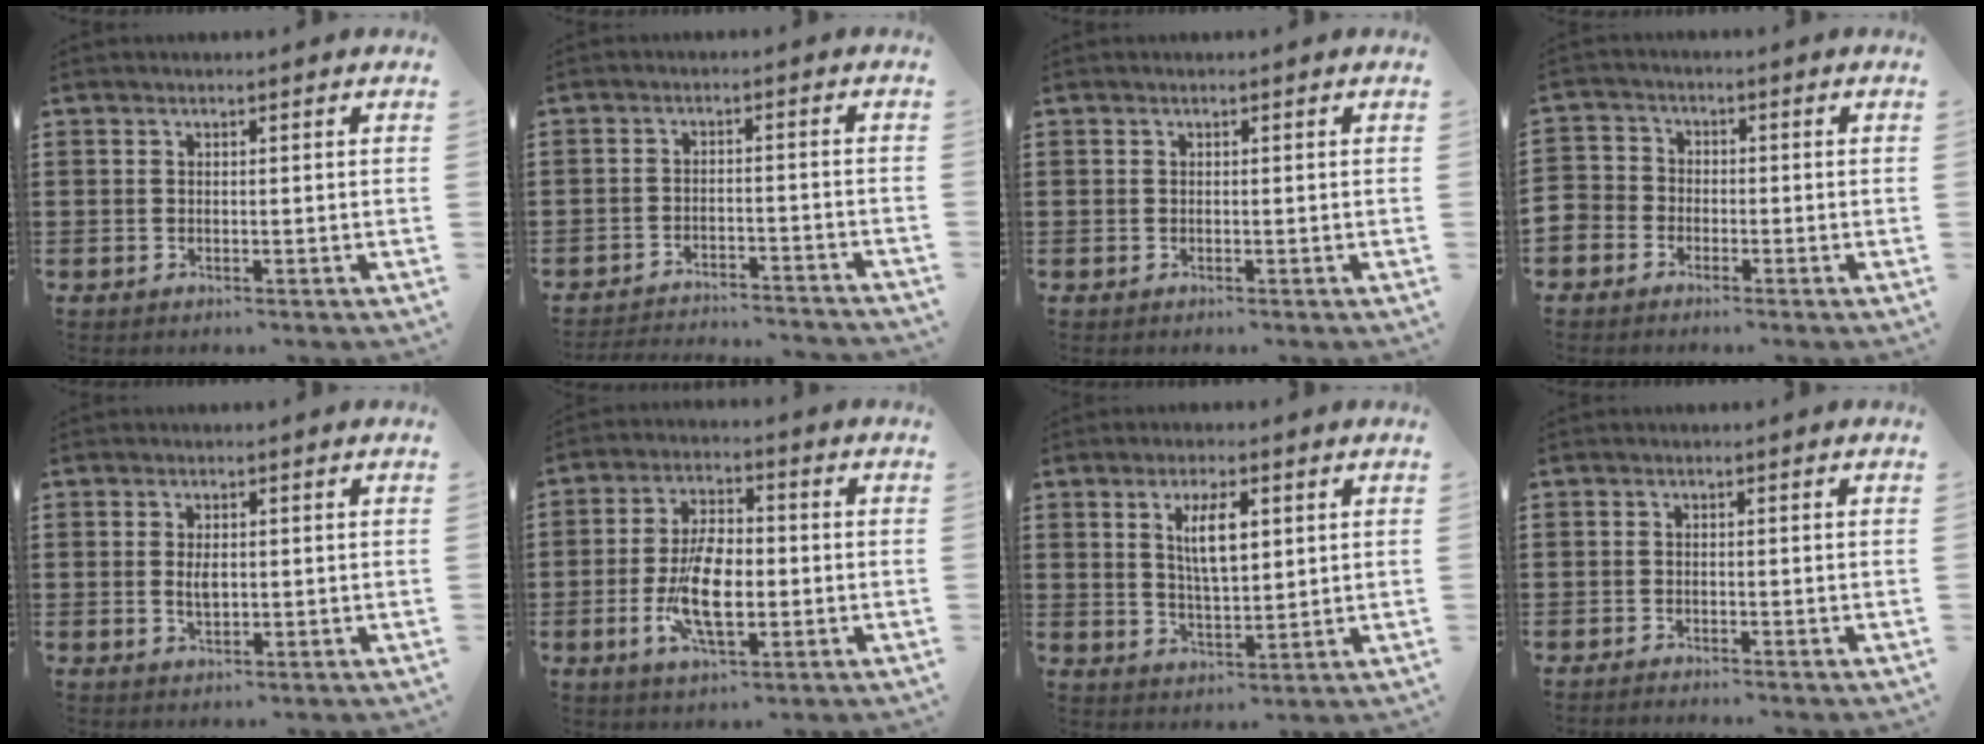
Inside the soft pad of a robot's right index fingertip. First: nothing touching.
{"total": 3.3, "force": [-3.2, -0.1, 0.2], "torque": [-0.009, 0.000, -0.070]}
{"total": 0.0}
{"total": 3.1, "force": [-2.3, 2.0, -0.1], "torque": [-0.018, 0.002, -0.054]}
{"total": 2.7, "force": [0.1, 1.3, 2.3], "torque": [-0.047, 0.003, 0.002]}
{"total": 9.7, "force": [-1.7, 4.4, 8.4], "torque": [-0.184, -0.005, -0.034]}
{"total": 6.1, "force": [1.8, 2.1, 5.4], "torque": [-0.097, 0.000, 0.026]}
{"total": 0.9, "force": [-0.9, -0.1, 0.0], "torque": [-0.001, -0.002, -0.019]}